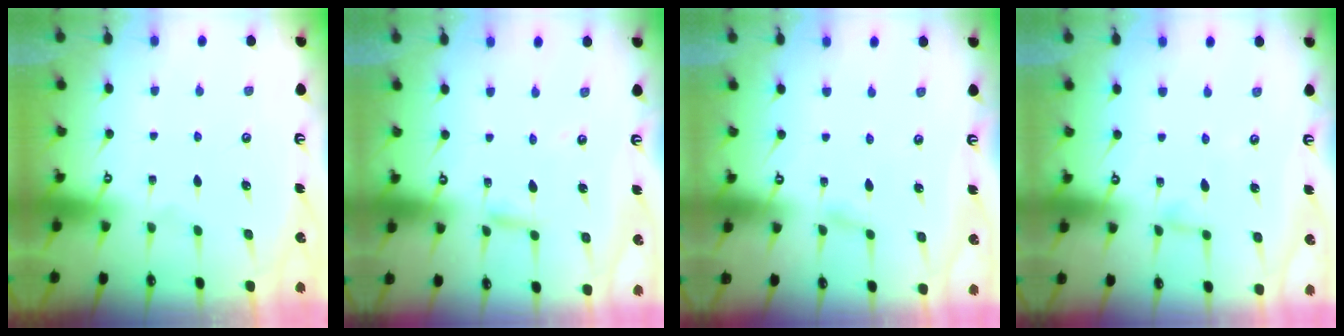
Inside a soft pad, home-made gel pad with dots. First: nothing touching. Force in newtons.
{"total": 4.1, "press": 4.1, "slide": 0.3}
{"total": 1.3, "press": 1.3, "slide": 0.1}
{"total": 3.0, "press": 3.0, "slide": 0.3}